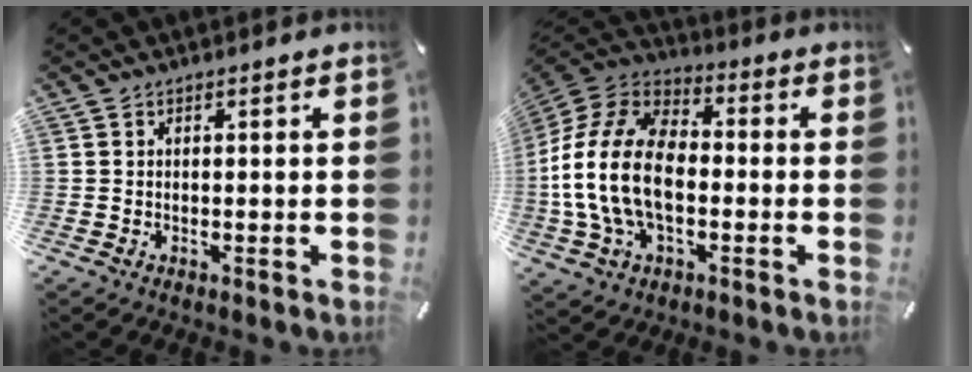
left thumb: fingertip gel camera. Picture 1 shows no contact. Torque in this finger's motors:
{"motor_torque": [1.75, 1.92, 2.77, 0.00, 0.41]}